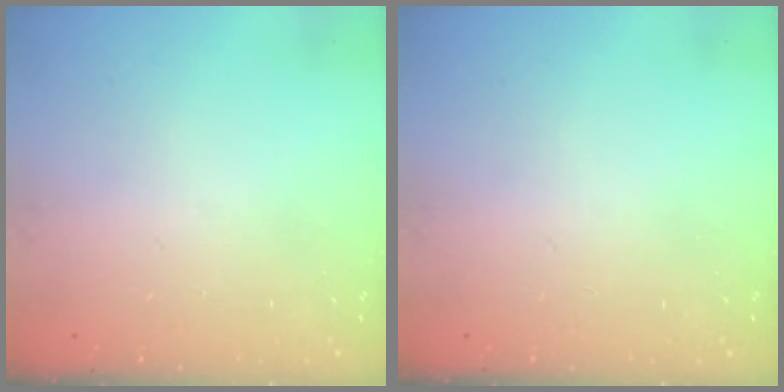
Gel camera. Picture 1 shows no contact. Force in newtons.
{"total": 0.0}